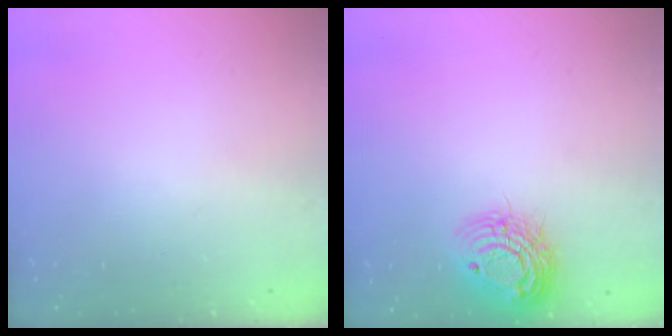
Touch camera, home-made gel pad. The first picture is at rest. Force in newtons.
{"total": 13.2, "press": 13.2, "slide": 1.1}